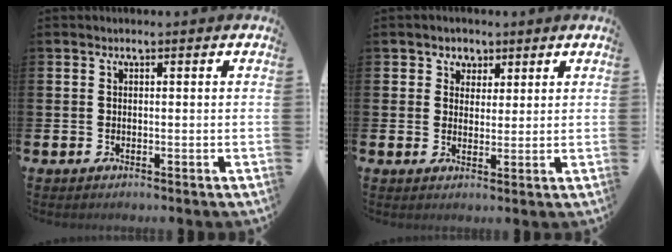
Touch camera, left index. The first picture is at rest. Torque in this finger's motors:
{"motor_torque": [0.09, 0.05, 0.21, 0.02]}